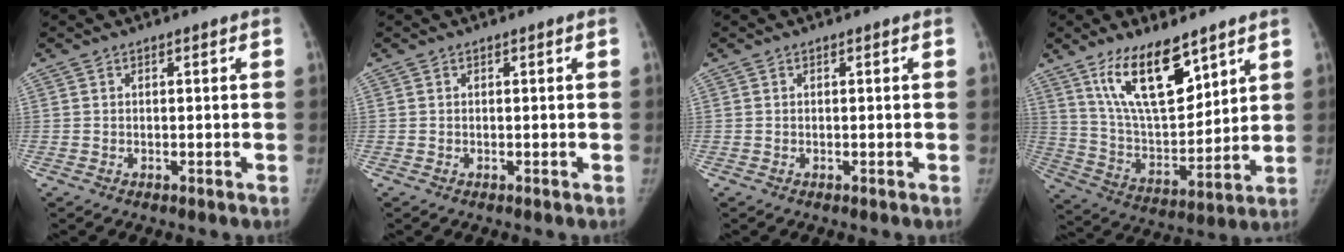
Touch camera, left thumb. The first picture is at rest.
{"total": 0.0}
{"total": 0.0}
{"total": 16.5, "force": [10.4, 6.3, 11.1], "torque": [-0.162, -0.061, 0.204]}